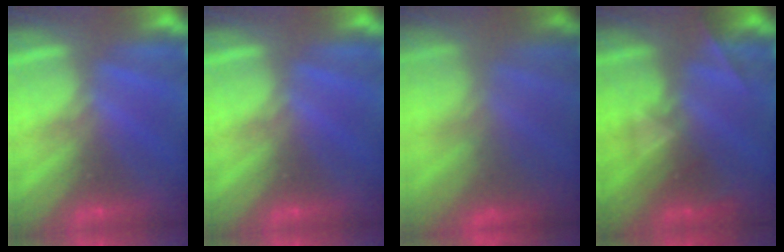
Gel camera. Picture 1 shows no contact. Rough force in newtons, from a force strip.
{"total": 0.0}
{"total": 3.6}
{"total": 2.3}